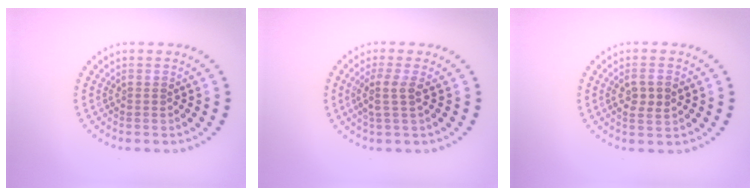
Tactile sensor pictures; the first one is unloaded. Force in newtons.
{"total": 2.3, "press": 1.8, "slide": 1.5}
{"total": 2.5, "press": 2.4, "slide": 0.3}